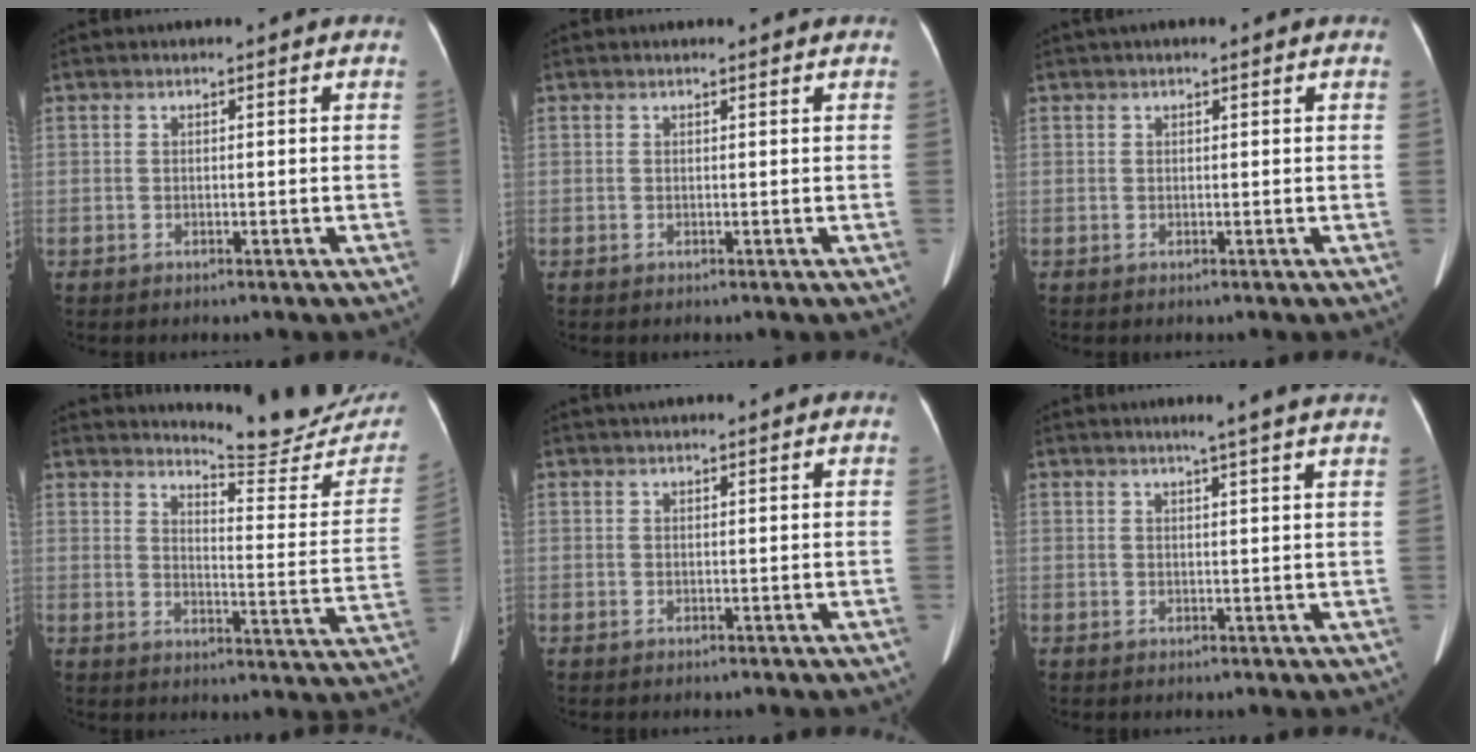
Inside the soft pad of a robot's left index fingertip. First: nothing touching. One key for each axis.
{"total": 1.5, "fx": 1.4, "fy": 0.2, "fz": 0.4, "tx": -0.009, "ty": 0.011, "tz": 0.016}
{"total": 2.1, "fx": 1.6, "fy": 0.3, "fz": 1.3, "tx": -0.015, "ty": 0.027, "tz": 0.022}
{"total": 17.5, "fx": 17.2, "fy": 1.0, "fz": 3.1, "tx": -0.032, "ty": -0.112, "tz": 0.190}
{"total": 3.4, "fx": 2.9, "fy": 0.5, "fz": 1.6, "tx": -0.017, "ty": 0.032, "tz": 0.040}
{"total": 5.4, "fx": 4.4, "fy": -0.8, "fz": 3.0, "tx": -0.042, "ty": 0.007, "tz": 0.048}